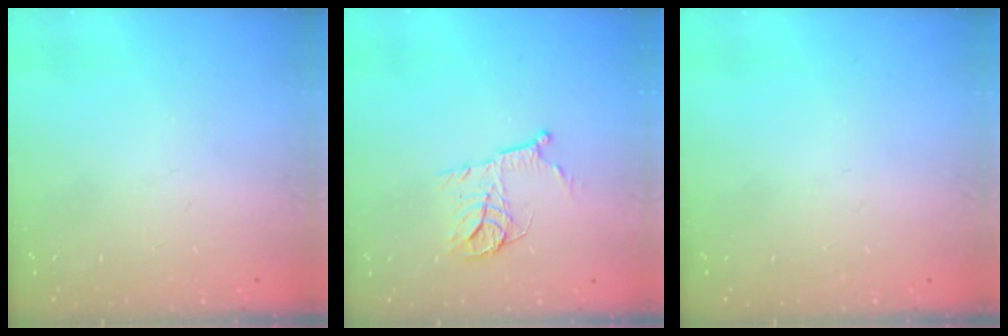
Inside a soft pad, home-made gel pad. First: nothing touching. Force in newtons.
{"total": 10.4, "press": 10.4, "slide": 0.6}
{"total": 0.0}